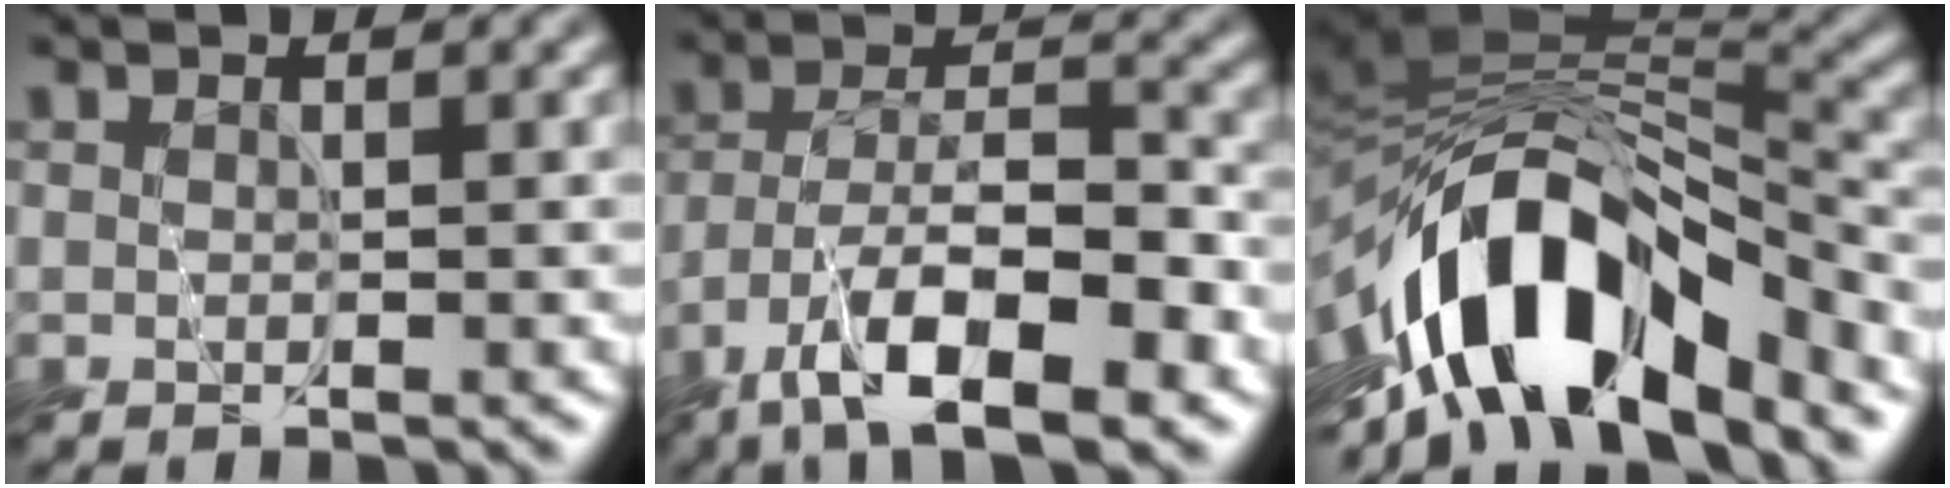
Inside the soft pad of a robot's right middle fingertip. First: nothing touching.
{"total": 10.6, "force": [-6.7, 3.5, 7.5], "torque": [-0.122, 0.007, -0.122]}
{"total": 11.6, "force": [-7.0, 4.8, 8.0], "torque": [-0.118, 0.006, -0.126]}